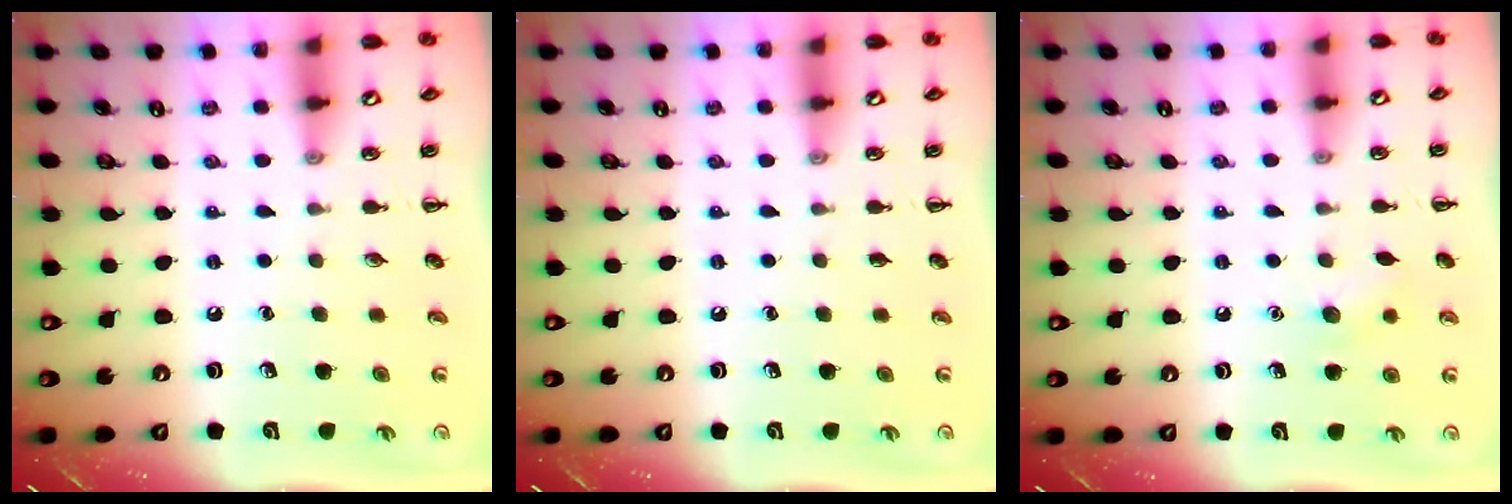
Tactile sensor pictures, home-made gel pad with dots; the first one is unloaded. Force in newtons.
{"total": 0.0}
{"total": 5.7, "press": 5.6, "slide": 1.3}